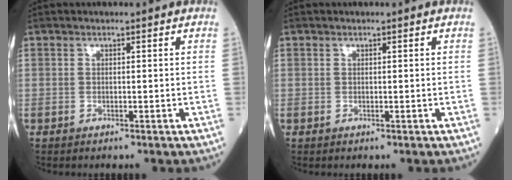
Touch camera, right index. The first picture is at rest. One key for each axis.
{"total": 0.0}